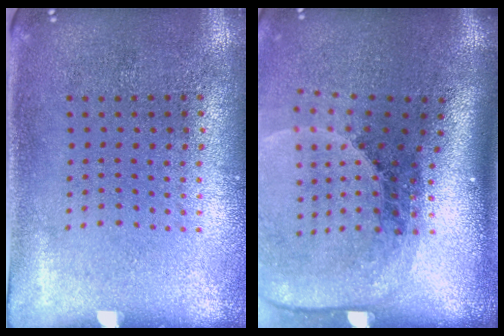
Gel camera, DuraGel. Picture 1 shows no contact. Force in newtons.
{"total": 2.8, "press": 1.9, "slide": 2.0}